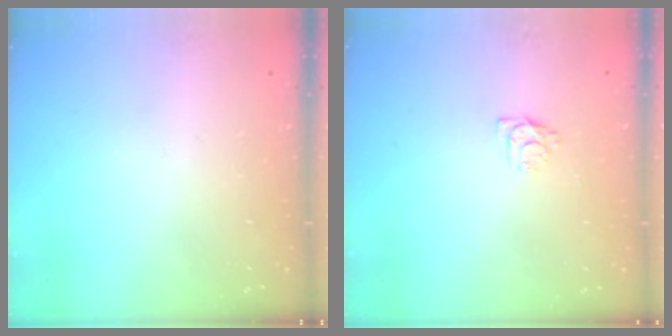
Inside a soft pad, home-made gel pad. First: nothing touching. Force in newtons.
{"total": 4.7, "press": 4.6, "slide": 0.7}